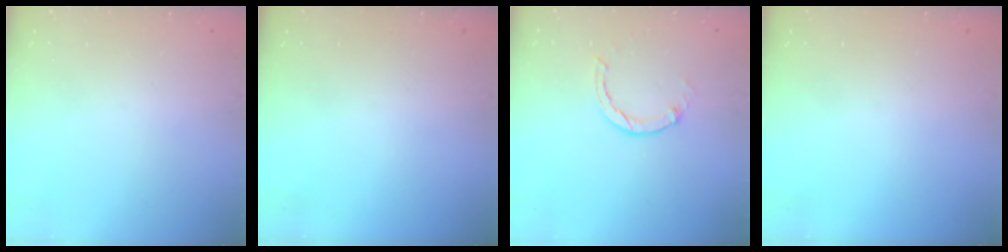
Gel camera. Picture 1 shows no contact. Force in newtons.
{"total": 0.0}
{"total": 1.3, "press": 1.2, "slide": 0.3}
{"total": 0.0}